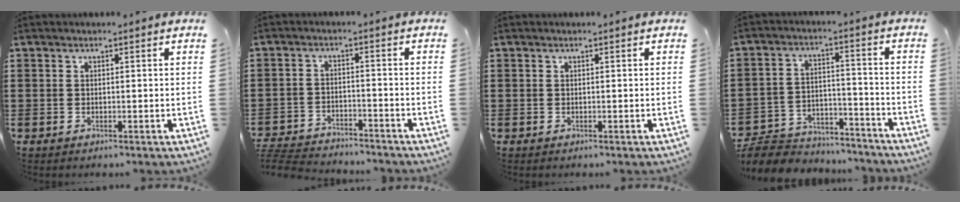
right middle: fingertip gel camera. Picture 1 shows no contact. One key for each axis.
{"total": 4.5, "fx": -4.5, "fy": 0.6, "fz": 0.5, "tx": -0.023, "ty": 0.001, "tz": -0.097}
{"total": 0.0}
{"total": 7.5, "fx": -7.2, "fy": 1.8, "fz": 1.1, "tx": -0.028, "ty": 0.017, "tz": -0.145}